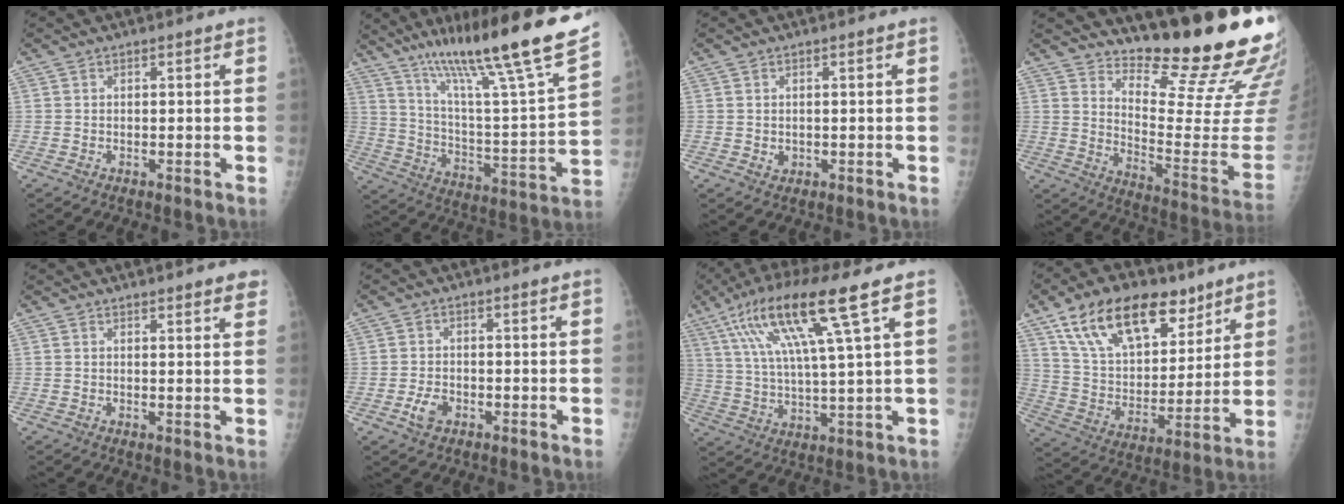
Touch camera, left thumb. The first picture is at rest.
{"total": 26.7, "force": [18.5, 1.9, 19.2], "torque": [-0.292, -0.066, 0.297]}
{"total": 1.4, "force": [-0.1, 1.2, 0.7], "torque": [-0.008, 0.000, 0.004]}
{"total": 20.4, "force": [16.9, 2.6, 11.1], "torque": [-0.132, -0.169, 0.241]}
{"total": 4.6, "force": [3.9, 1.0, 2.1], "torque": [-0.012, -0.012, 0.039]}
{"total": 3.3, "force": [-1.4, 2.1, 2.1], "torque": [-0.040, 0.007, -0.026]}
{"total": 16.5, "force": [7.7, 1.2, 14.5], "torque": [-0.289, -0.010, 0.140]}
{"total": 22.3, "force": [13.6, 11.9, 13.1], "torque": [-0.190, -0.036, 0.242]}